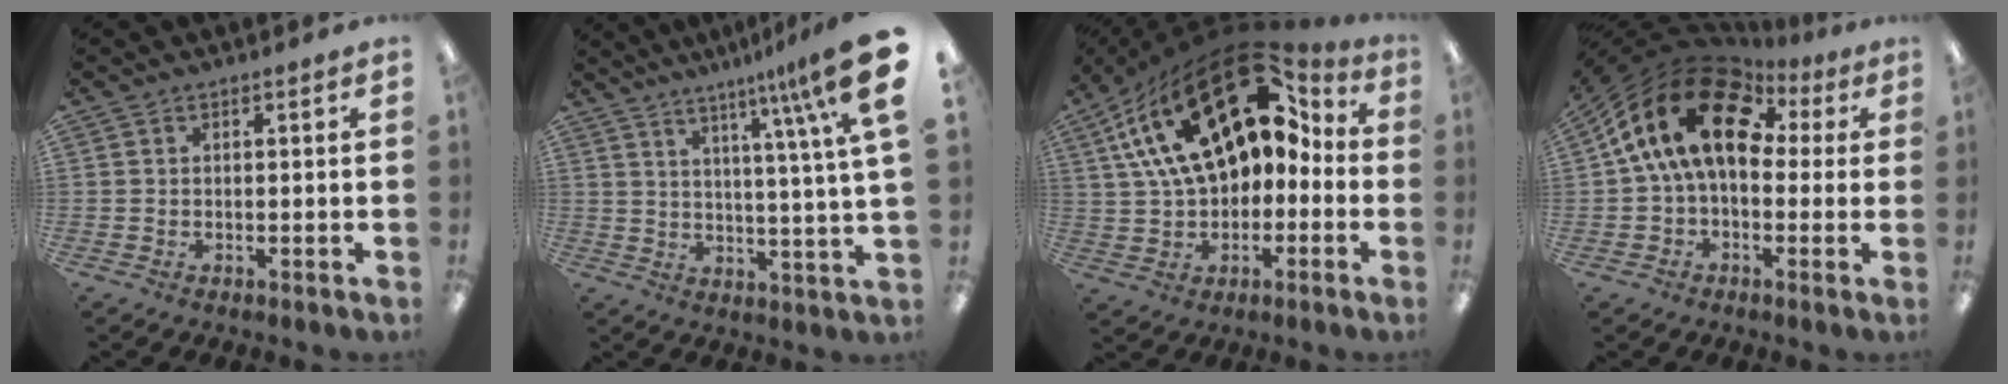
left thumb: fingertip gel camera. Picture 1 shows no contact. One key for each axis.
{"total": 14.6, "fx": 7.8, "fy": 0.6, "fz": 12.3, "tx": -0.190, "ty": -0.046, "tz": 0.112}
{"total": 25.6, "fx": 11.6, "fy": 14.5, "fz": 17.6, "tx": -0.322, "ty": -0.052, "tz": 0.204}
{"total": 18.3, "fx": 5.7, "fy": 11.4, "fz": 13.1, "tx": -0.268, "ty": -0.011, "tz": 0.099}